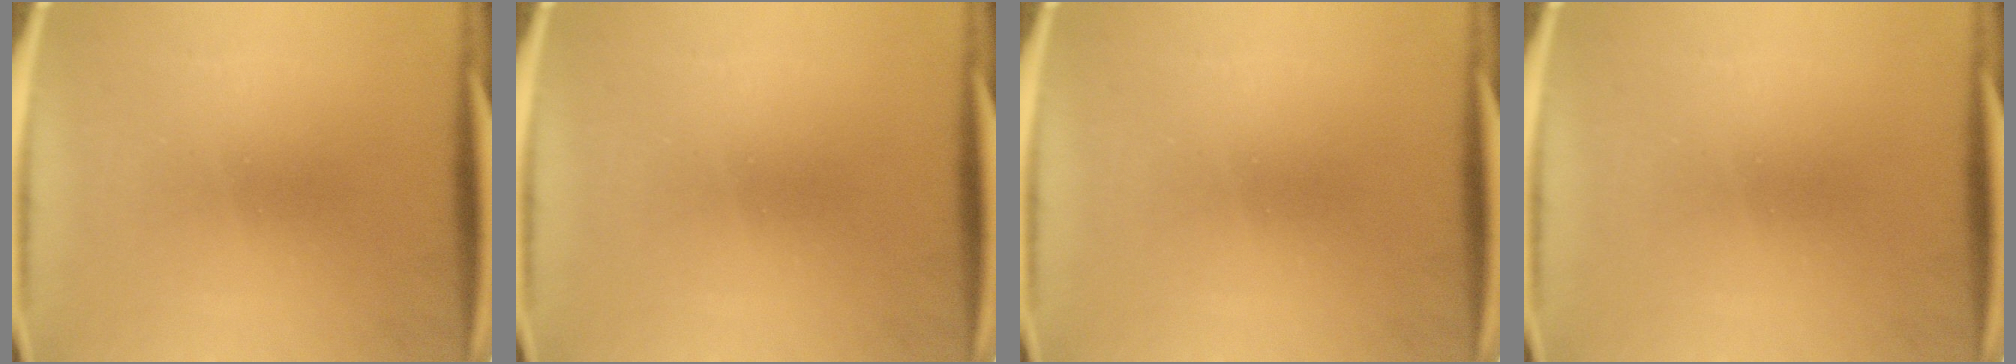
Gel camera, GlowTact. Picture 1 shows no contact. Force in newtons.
{"total": 0.0}
{"total": 0.0}
{"total": 0.0}